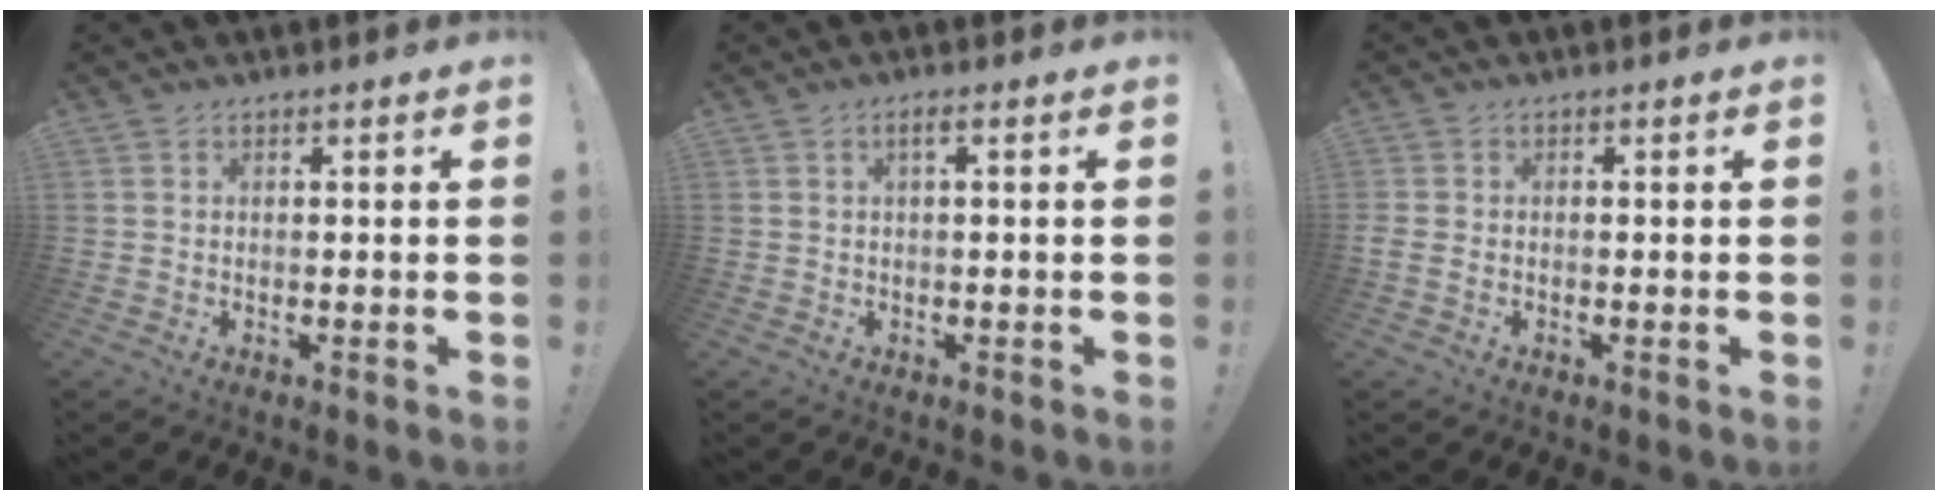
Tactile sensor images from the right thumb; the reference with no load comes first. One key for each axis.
{"total": 1.8, "fx": 0.2, "fy": 0.1, "fz": 1.8, "tx": -0.032, "ty": 0.002, "tz": 0.000}
{"total": 1.6, "fx": -0.6, "fy": 1.1, "fz": 1.0, "tx": -0.024, "ty": 0.006, "tz": -0.008}